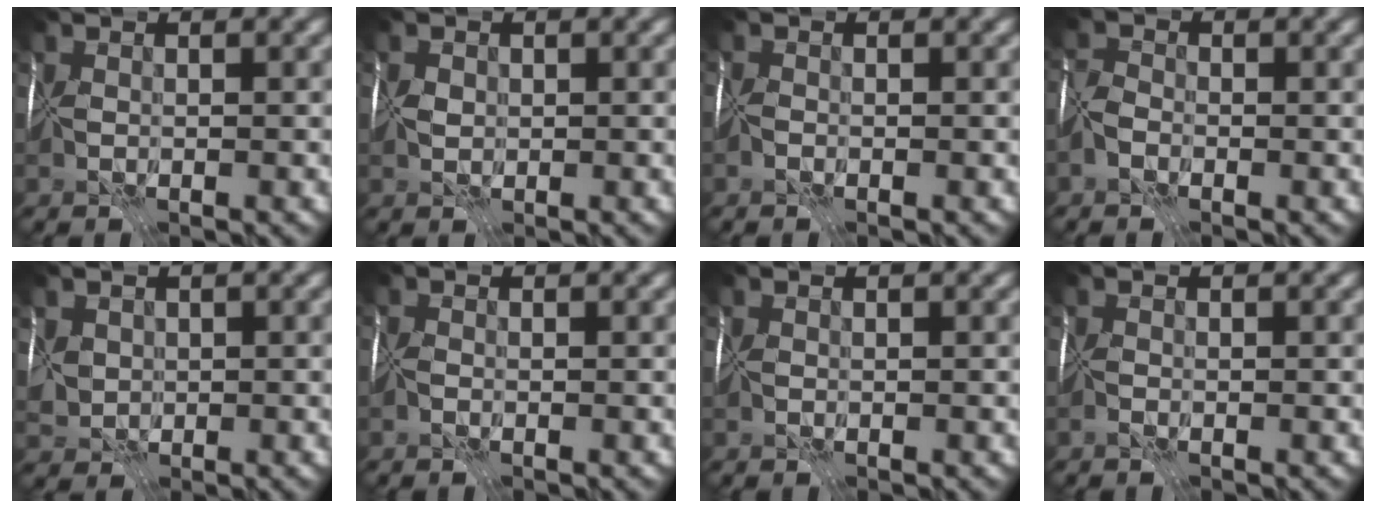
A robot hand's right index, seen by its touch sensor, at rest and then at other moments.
{"total": 1.3, "force": [0.3, 1.0, 0.7], "torque": [-0.007, 0.010, 0.009]}
{"total": 1.0, "force": [-0.8, -0.2, -0.5], "torque": [0.017, -0.004, -0.018]}
{"total": 1.5, "force": [-1.5, 0.2, 0.2], "torque": [0.003, 0.001, -0.037]}
{"total": 1.6, "force": [0.7, 1.3, 0.7], "torque": [-0.019, 0.008, 0.024]}
{"total": 0.9, "force": [-0.8, -0.1, -0.2], "torque": [0.011, -0.004, -0.017]}
{"total": 0.0}
{"total": 0.8, "force": [-0.8, -0.1, -0.1], "torque": [0.008, -0.002, -0.018]}